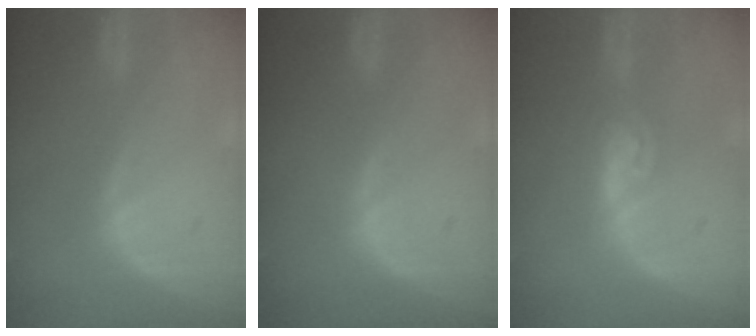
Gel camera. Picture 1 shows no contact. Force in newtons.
{"total": 0.0}
{"total": 4.7, "press": 3.9, "slide": 2.6}